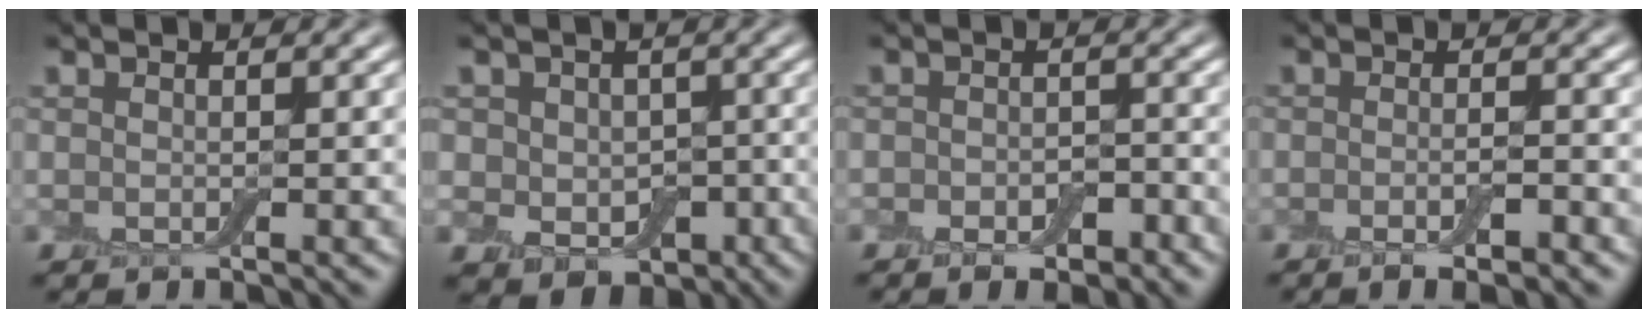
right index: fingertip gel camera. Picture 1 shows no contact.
{"total": 5.3, "force": [-0.4, 4.4, 2.8], "torque": [-0.033, -0.010, -0.002]}
{"total": 3.4, "force": [-1.7, 1.9, 2.2], "torque": [-0.018, 0.002, -0.025]}
{"total": 3.0, "force": [-1.5, 0.6, 2.6], "torque": [-0.037, -0.002, -0.024]}